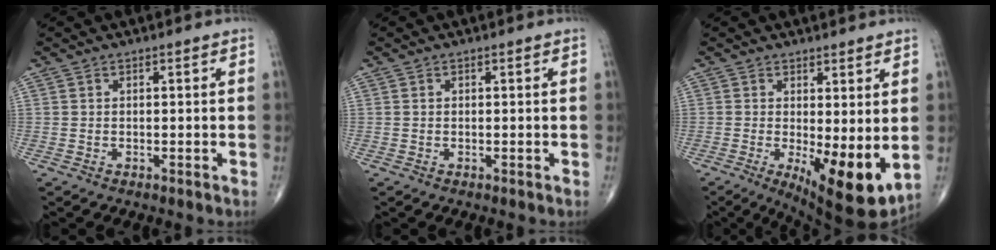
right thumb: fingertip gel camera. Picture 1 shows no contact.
{"total": 0.0}
{"total": 11.3, "force": [-1.2, 3.7, 10.6], "torque": [-0.152, -0.030, -0.008]}